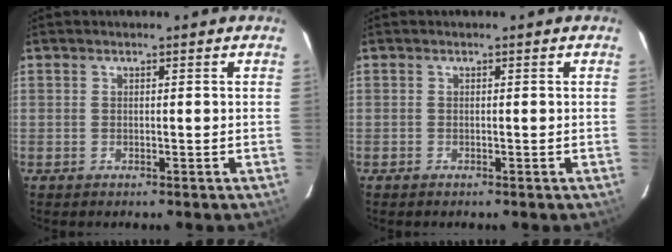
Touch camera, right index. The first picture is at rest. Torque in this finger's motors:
{"motor_torque": [0.00, 0.00, 0.00, 0.00]}